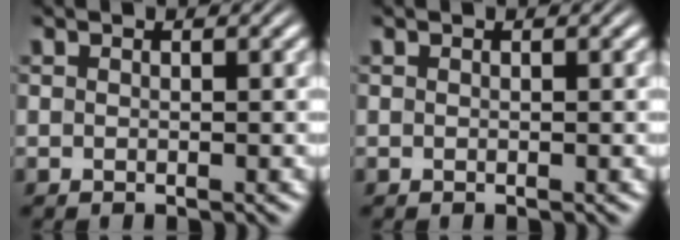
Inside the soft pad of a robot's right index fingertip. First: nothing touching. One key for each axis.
{"total": 0.0}